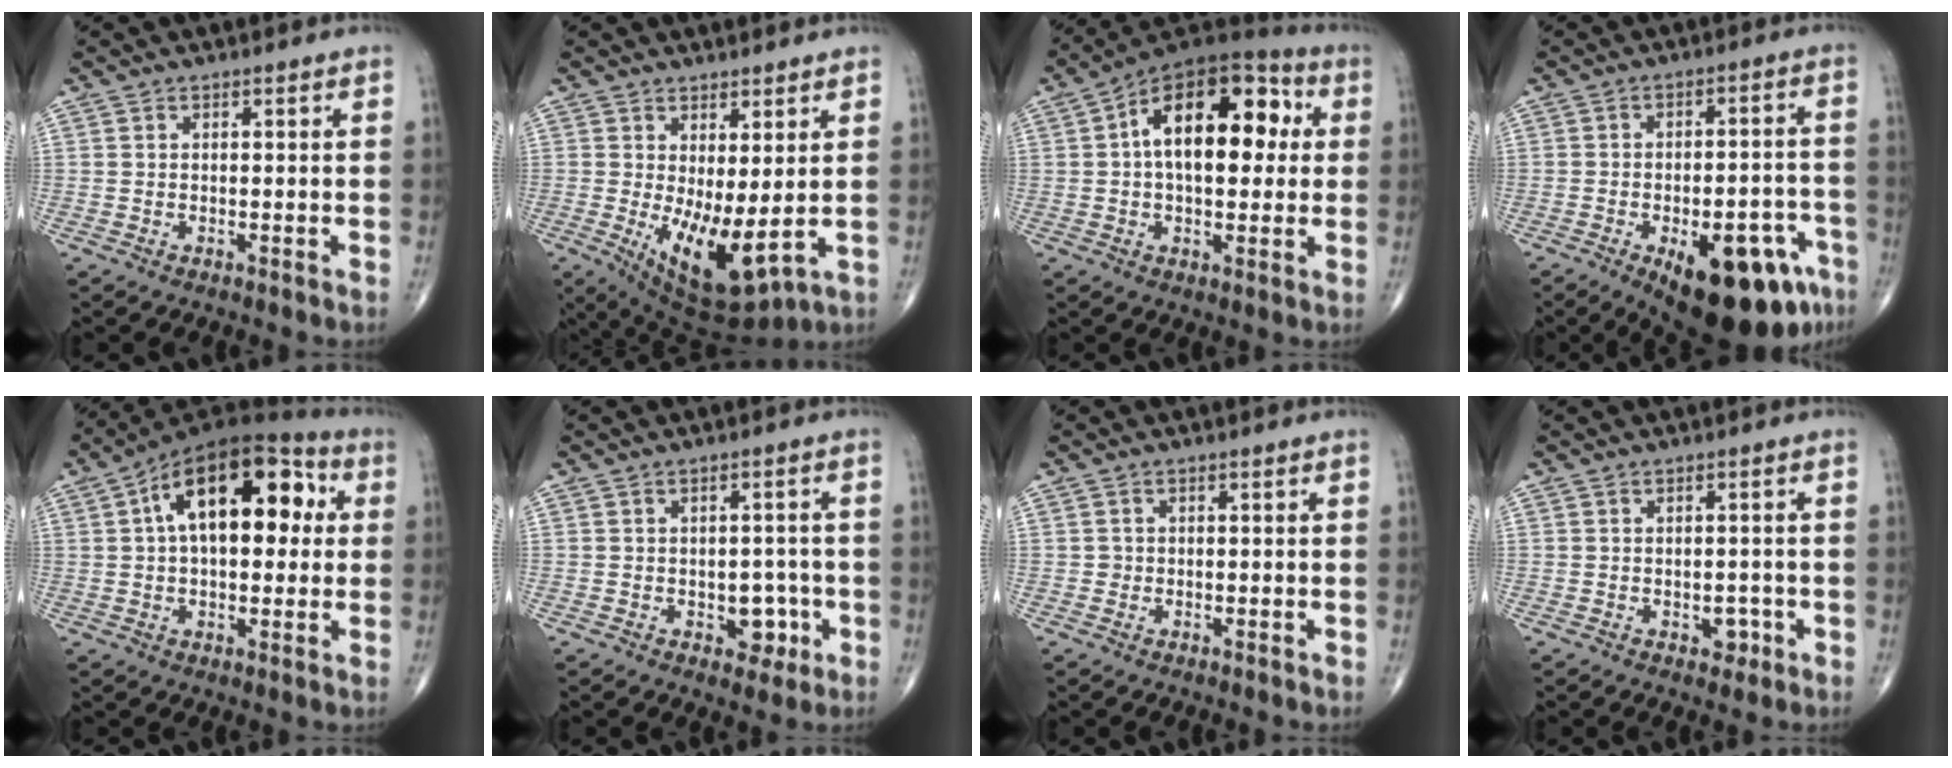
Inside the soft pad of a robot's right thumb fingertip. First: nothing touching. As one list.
[{"total": 10.8, "force": [-0.4, 4.2, 9.9], "torque": [-0.164, -0.026, 0.013]}, {"total": 19.6, "force": [3.3, 10.8, 16.0], "torque": [-0.215, 0.034, 0.038]}, {"total": 19.9, "force": [-10.0, 8.3, 15.1], "torque": [-0.143, 0.042, -0.124]}, {"total": 20.0, "force": [4.4, 10.7, 16.3], "torque": [-0.226, 0.032, 0.056]}, {"total": 4.8, "force": [-1.5, 3.4, 3.1], "torque": [-0.008, 0.010, -0.015]}, {"total": 0.7, "force": [-0.1, 0.7, 0.1], "torque": [0.003, 0.003, -0.003]}, {"total": 2.3, "force": [-0.8, 1.7, 1.3], "torque": [-0.001, 0.003, -0.009]}]